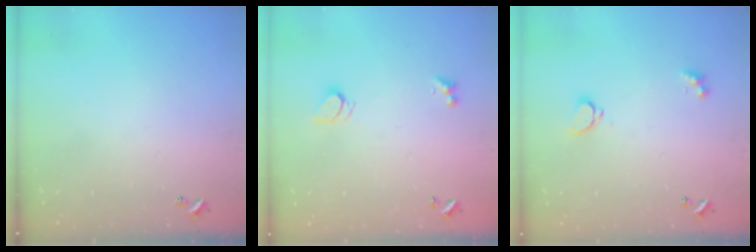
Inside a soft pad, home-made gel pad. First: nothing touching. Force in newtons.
{"total": 2.5, "press": 2.4, "slide": 0.6}
{"total": 1.6, "press": 1.6, "slide": 0.5}